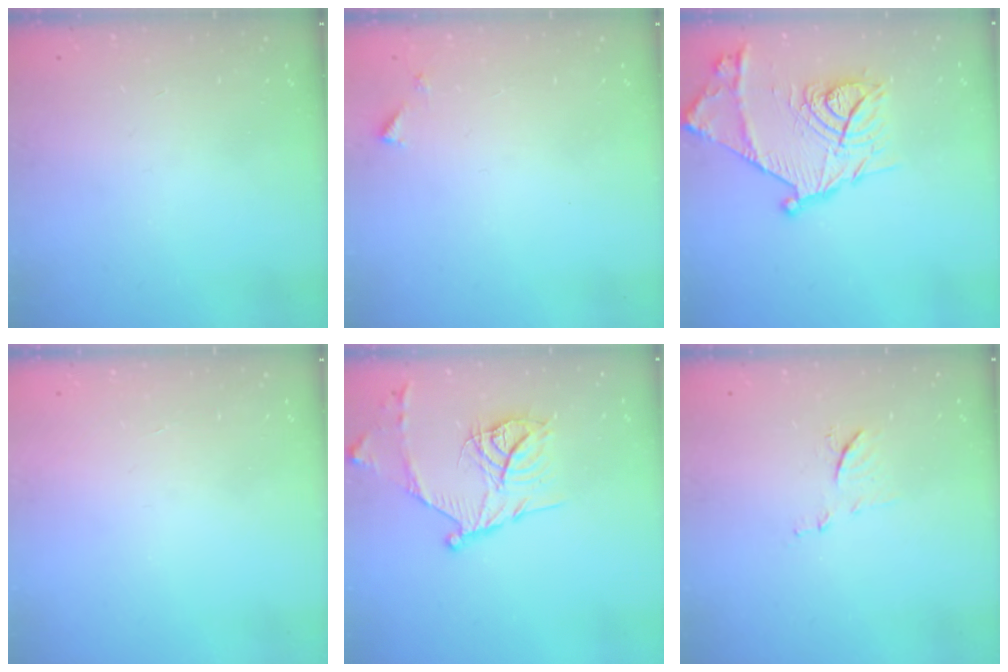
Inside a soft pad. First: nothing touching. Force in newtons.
{"total": 3.2, "press": 3.2, "slide": 0.3}
{"total": 19.7, "press": 19.7, "slide": 1.1}
{"total": 1.6, "press": 1.5, "slide": 0.1}
{"total": 16.5, "press": 16.5, "slide": 1.6}
{"total": 7.2, "press": 7.1, "slide": 0.5}